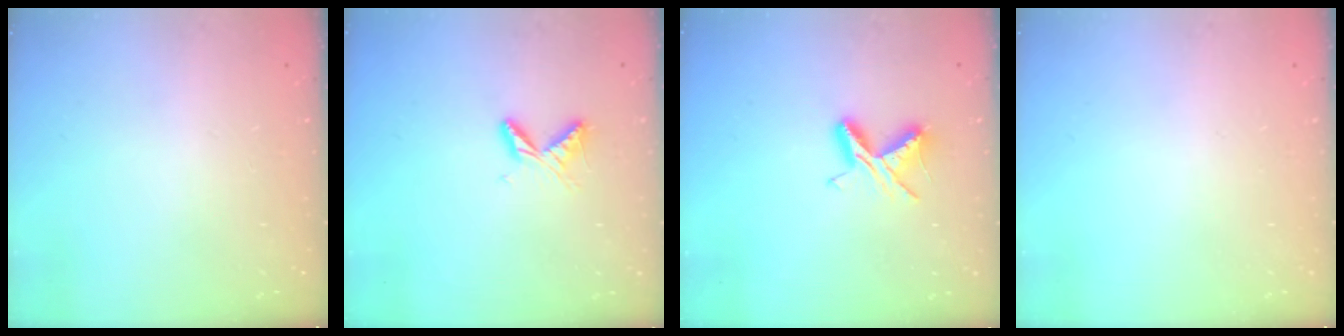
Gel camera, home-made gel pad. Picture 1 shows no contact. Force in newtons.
{"total": 6.3, "press": 6.2, "slide": 0.7}
{"total": 7.1, "press": 7.0, "slide": 0.7}
{"total": 0.0}